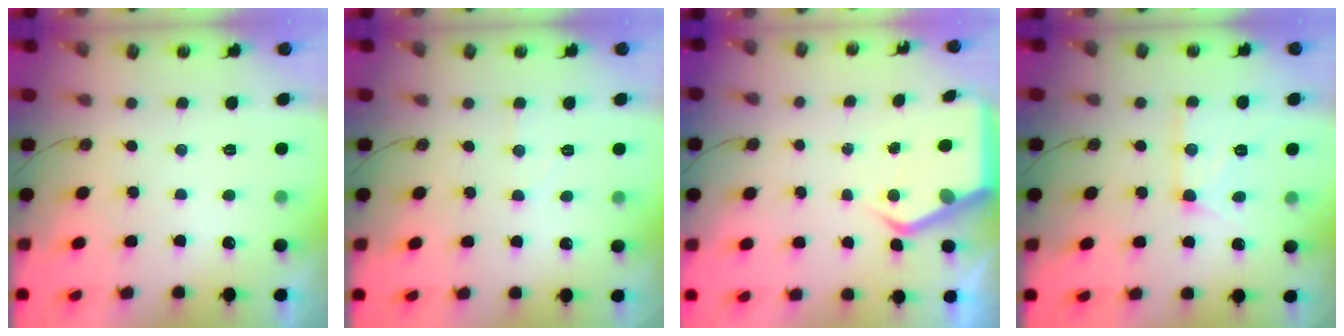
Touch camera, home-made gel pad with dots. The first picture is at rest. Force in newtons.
{"total": 5.1, "press": 5.1, "slide": 0.2}
{"total": 5.1, "press": 5.0, "slide": 0.3}
{"total": 12.2, "press": 12.2, "slide": 0.3}